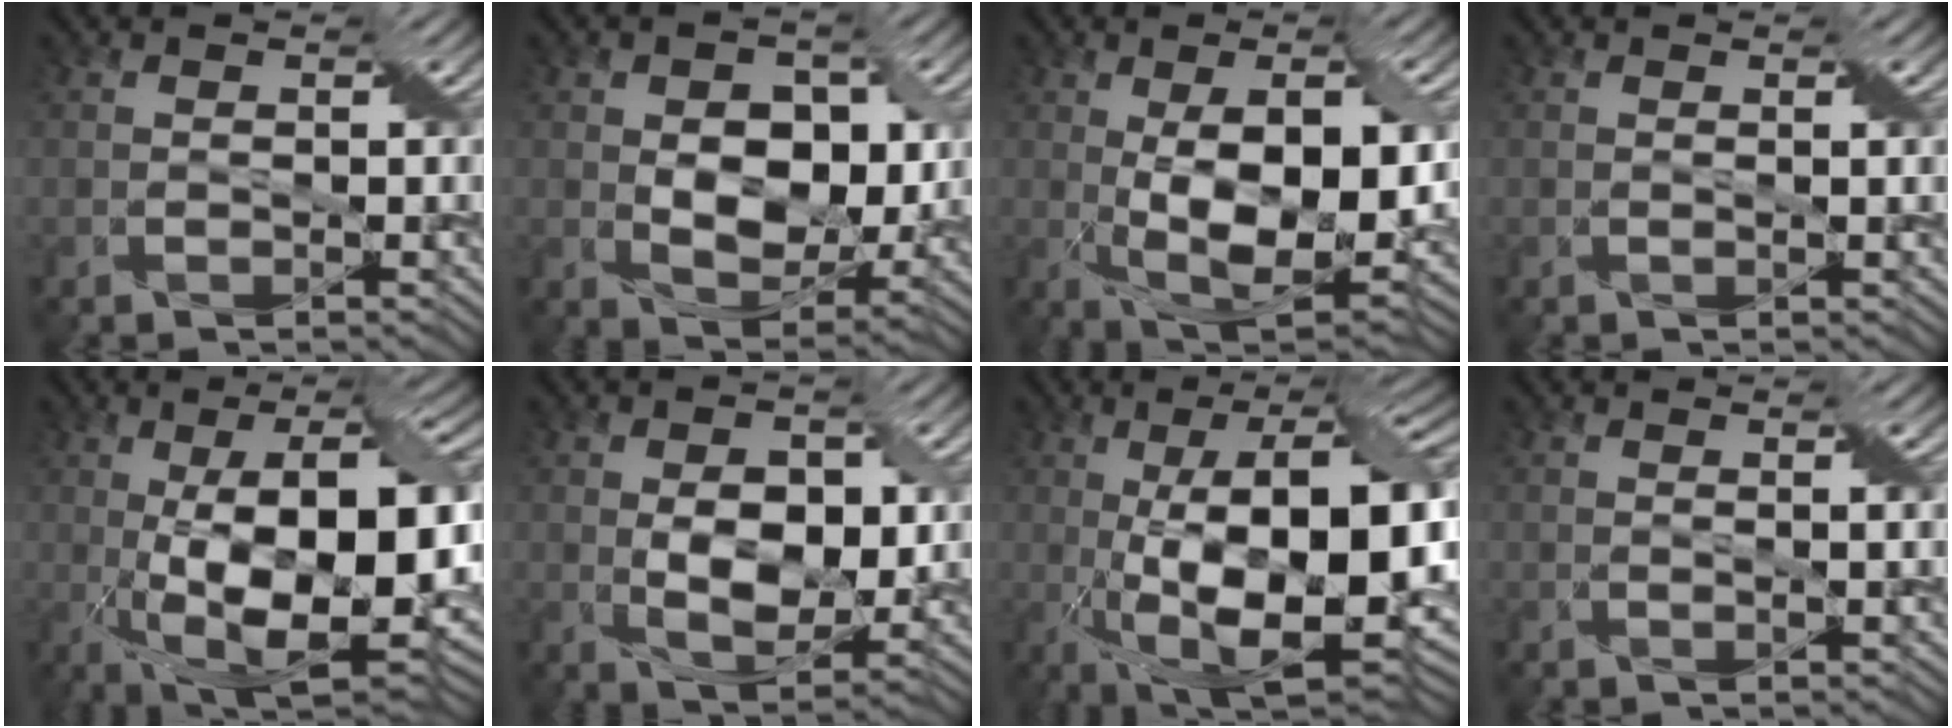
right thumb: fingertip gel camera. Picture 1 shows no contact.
{"total": 7.9, "force": [0.3, 5.3, 5.9], "torque": [-0.101, -0.003, 0.002]}
{"total": 12.2, "force": [-0.2, 5.6, 10.8], "torque": [-0.181, -0.009, 0.005]}
{"total": 0.8, "force": [0.3, -0.2, 0.8], "torque": [-0.012, 0.000, 0.002]}
{"total": 15.6, "force": [-1.3, 6.1, 14.3], "torque": [-0.224, 0.002, -0.022]}
{"total": 7.5, "force": [0.1, 4.5, 6.0], "torque": [-0.106, -0.008, 0.004]}
{"total": 17.4, "force": [-1.6, 6.5, 16.1], "torque": [-0.254, 0.007, -0.030]}
{"total": 1.5, "force": [0.4, -0.1, 1.4], "torque": [-0.022, 0.002, 0.003]}